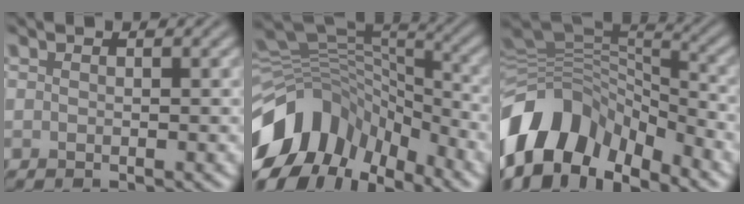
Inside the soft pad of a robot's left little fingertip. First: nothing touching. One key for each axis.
{"total": 11.7, "fx": -6.5, "fy": 7.5, "fz": 6.1, "tx": -0.120, "ty": 0.023, "tz": -0.129}
{"total": 13.0, "fx": -6.7, "fy": 7.9, "fz": 7.8, "tx": -0.167, "ty": 0.012, "tz": -0.122}